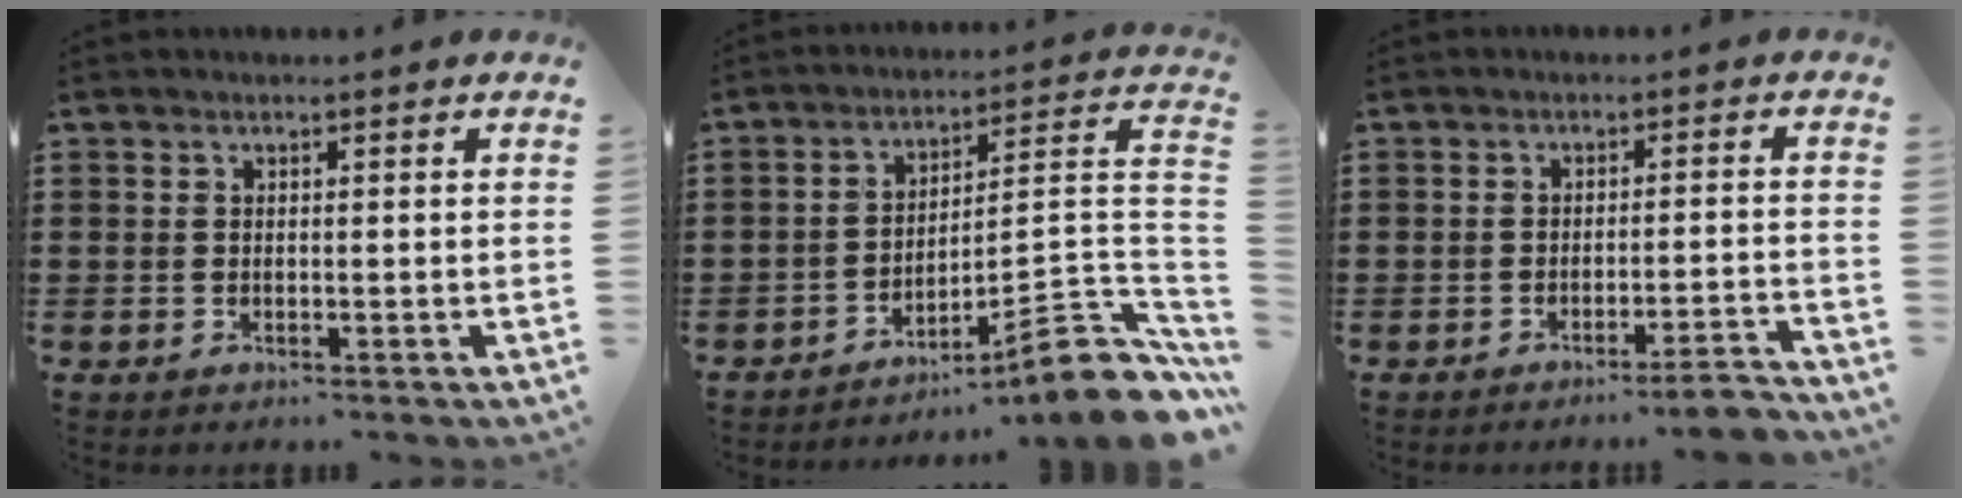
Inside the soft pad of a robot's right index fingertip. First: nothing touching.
{"total": 10.4, "force": [-6.8, 1.2, 7.7], "torque": [-0.099, 0.001, -0.129]}
{"total": 3.7, "force": [-3.2, -0.2, 1.9], "torque": [-0.031, -0.008, -0.060]}